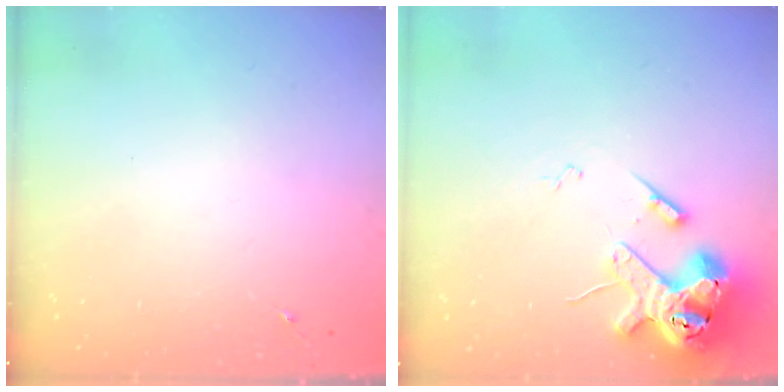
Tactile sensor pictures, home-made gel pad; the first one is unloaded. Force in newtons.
{"total": 15.0, "press": 14.9, "slide": 2.1}